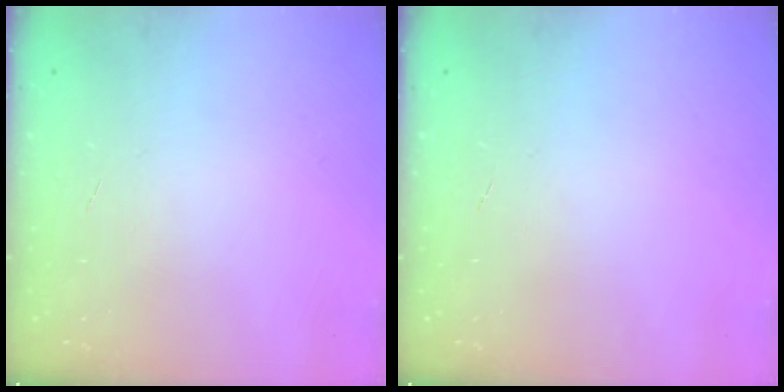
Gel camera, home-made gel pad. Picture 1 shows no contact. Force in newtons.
{"total": 0.0}